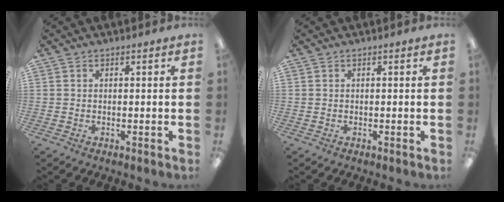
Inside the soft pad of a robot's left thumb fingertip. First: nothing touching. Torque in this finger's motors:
{"motor_torque": [0.00, 0.00, 0.24, -0.03, 0.00]}